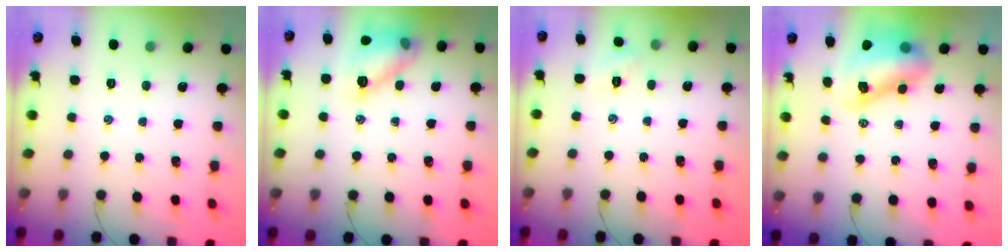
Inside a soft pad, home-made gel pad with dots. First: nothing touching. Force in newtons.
{"total": 12.4, "press": 12.4, "slide": 0.1}
{"total": 2.4, "press": 2.3, "slide": 0.7}
{"total": 10.7, "press": 10.3, "slide": 2.9}